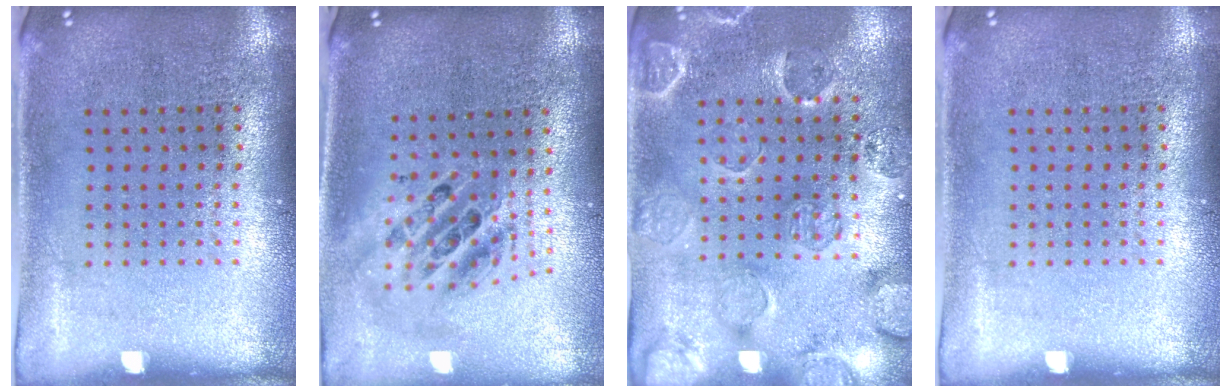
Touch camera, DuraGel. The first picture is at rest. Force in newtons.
{"total": 2.0, "press": 1.5, "slide": 1.3}
{"total": 2.6, "press": 2.1, "slide": 1.5}
{"total": 0.0}